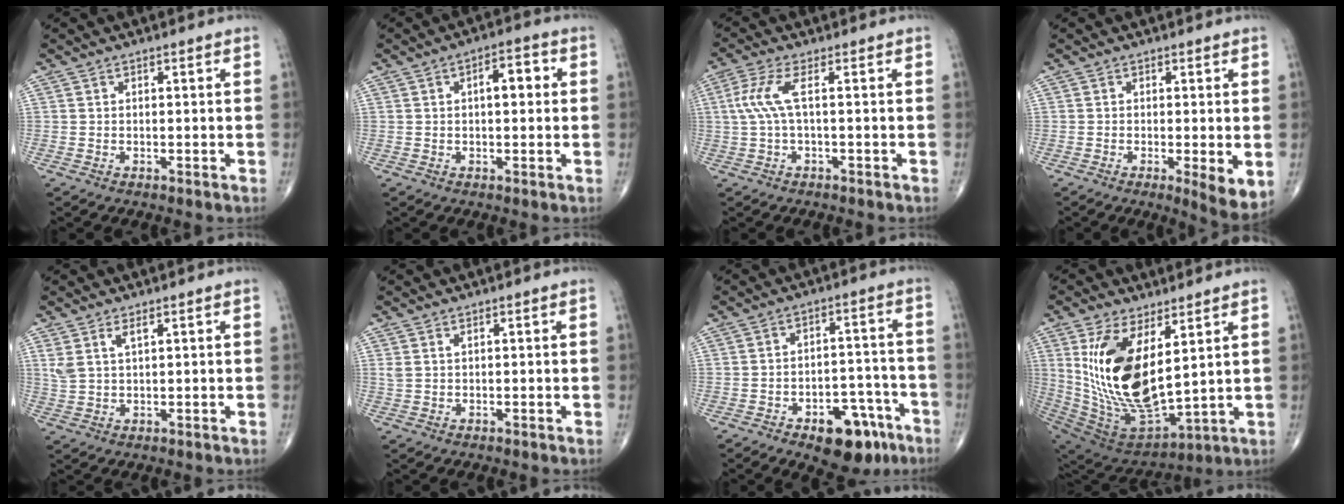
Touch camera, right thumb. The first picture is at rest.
{"total": 5.4, "force": [0.9, 2.4, 4.7], "torque": [-0.053, 0.014, 0.007]}
{"total": 5.2, "force": [0.4, 1.0, 5.1], "torque": [-0.144, 0.014, 0.008]}
{"total": 5.6, "force": [-1.0, 1.3, 5.3], "torque": [-0.082, -0.018, -0.017]}
{"total": 3.4, "force": [1.9, 1.1, 2.6], "torque": [-0.058, -0.004, 0.045]}
{"total": 1.2, "force": [0.7, 0.4, 0.9], "torque": [-0.023, 0.008, 0.020]}
{"total": 12.4, "force": [-7.1, 6.5, 7.8], "torque": [-0.072, 0.052, -0.093]}
{"total": 21.3, "force": [5.3, 10.0, 18.0], "torque": [-0.344, -0.042, 0.119]}